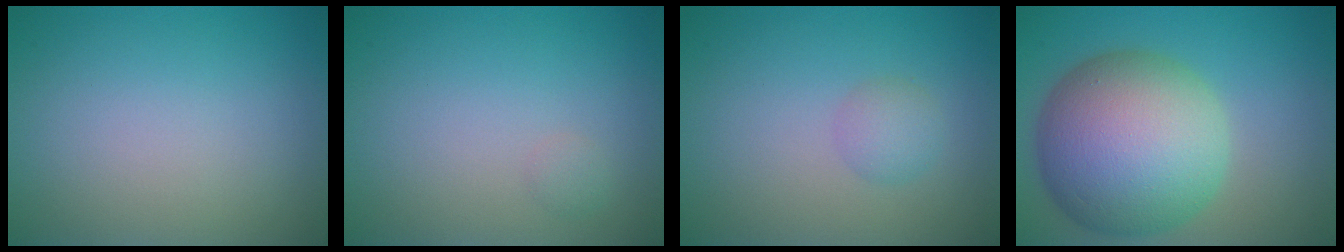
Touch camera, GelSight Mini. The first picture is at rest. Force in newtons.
{"total": 0.6, "press": 0.6, "slide": 0.0}
{"total": 1.6, "press": 1.6, "slide": 0.1}
{"total": 13.0, "press": 13.0, "slide": 0.4}